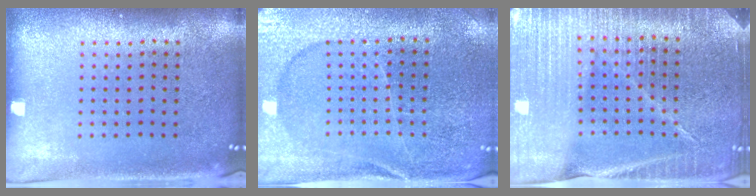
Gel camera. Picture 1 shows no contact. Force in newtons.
{"total": 1.5, "press": 1.5, "slide": 0.2}
{"total": 4.2, "press": 3.9, "slide": 1.6}